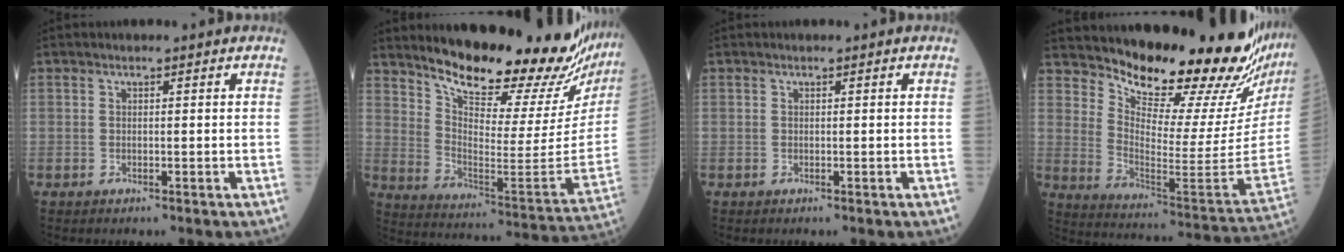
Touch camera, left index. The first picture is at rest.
{"total": 27.8, "force": [24.9, 4.1, 11.7], "torque": [-0.186, -0.115, 0.333]}
{"total": 0.0}
{"total": 24.7, "force": [22.2, 1.4, 10.9], "torque": [-0.179, -0.136, 0.302]}